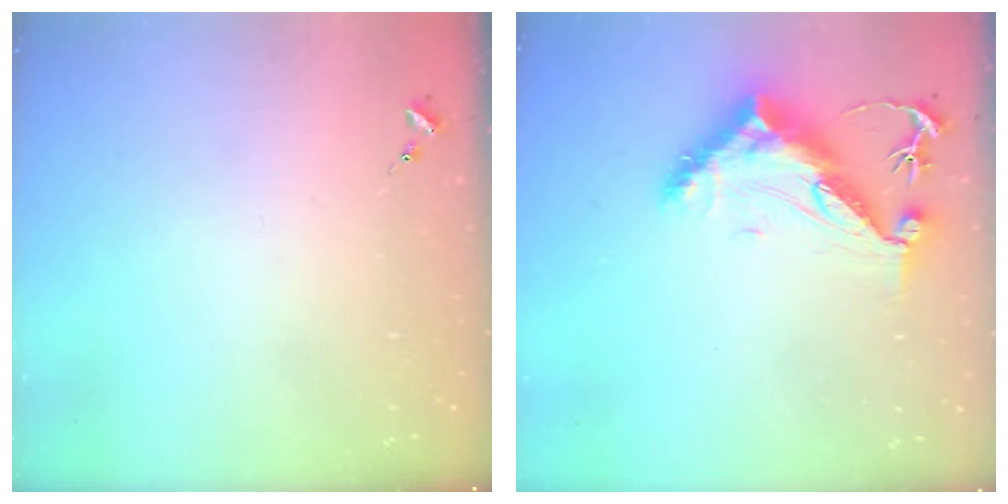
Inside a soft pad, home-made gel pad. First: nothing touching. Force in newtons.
{"total": 14.3, "press": 14.3, "slide": 0.8}